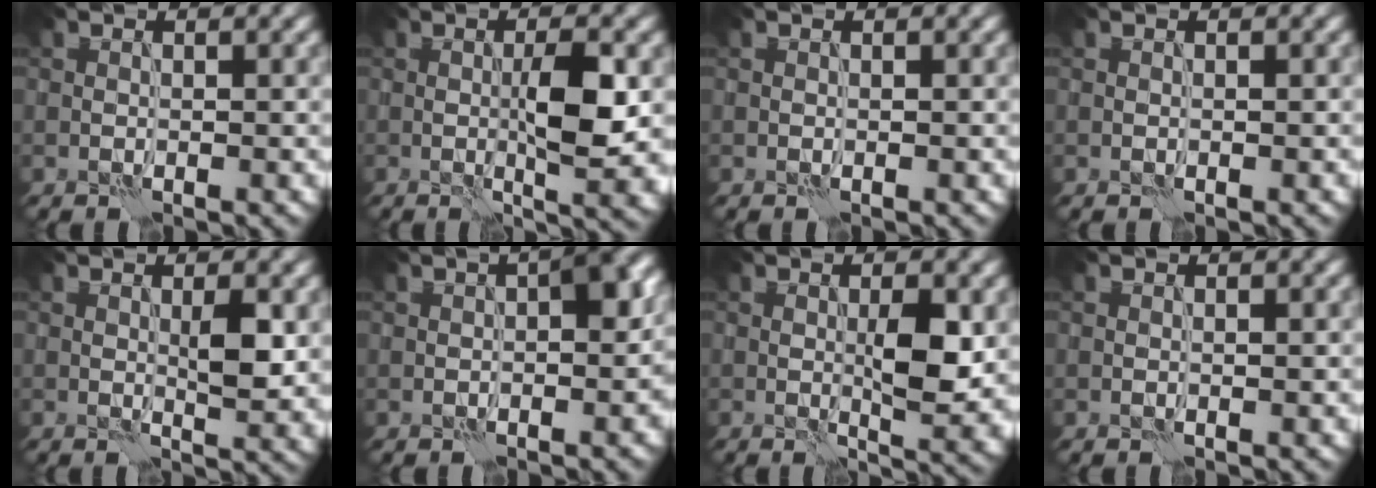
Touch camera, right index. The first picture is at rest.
{"total": 6.0, "force": [-0.2, 1.3, 5.9], "torque": [-0.098, -0.001, 0.001]}
{"total": 0.0}
{"total": 0.0}
{"total": 2.9, "force": [0.3, 0.7, 2.8], "torque": [-0.050, -0.003, 0.006]}
{"total": 4.0, "force": [-0.4, 1.6, 3.7], "torque": [-0.038, 0.016, -0.011]}
{"total": 4.7, "force": [0.0, 1.2, 4.5], "torque": [-0.077, -0.003, 0.003]}
{"total": 0.0}